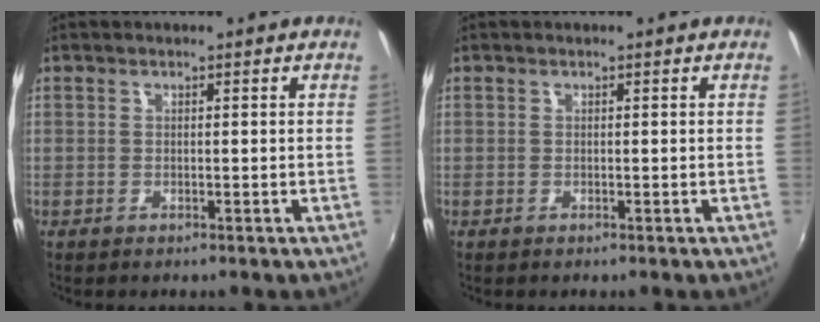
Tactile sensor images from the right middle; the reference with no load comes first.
{"total": 0.0}